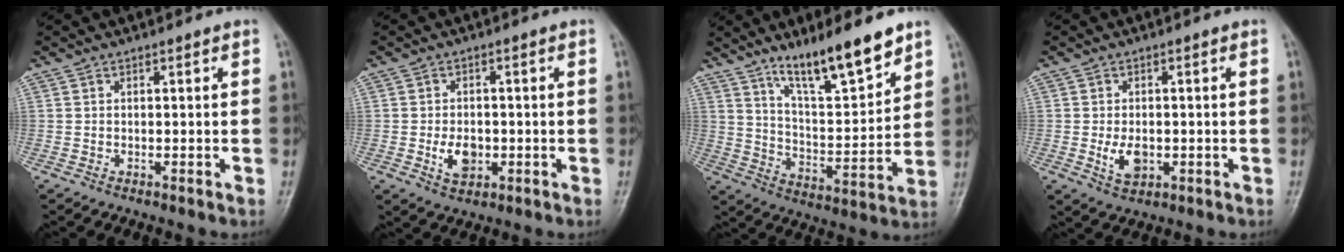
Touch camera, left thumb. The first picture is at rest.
{"total": 4.9, "force": [-1.0, 3.3, 3.4], "torque": [-0.049, -0.001, -0.013]}
{"total": 14.3, "force": [10.5, 2.8, 9.4], "torque": [-0.139, -0.068, 0.186]}
{"total": 4.4, "force": [-0.8, 2.8, 3.4], "torque": [-0.055, -0.005, -0.006]}